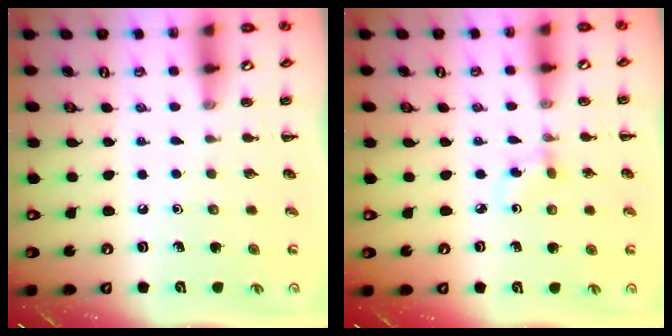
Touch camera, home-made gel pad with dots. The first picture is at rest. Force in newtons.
{"total": 2.8, "press": 2.5, "slide": 1.2}